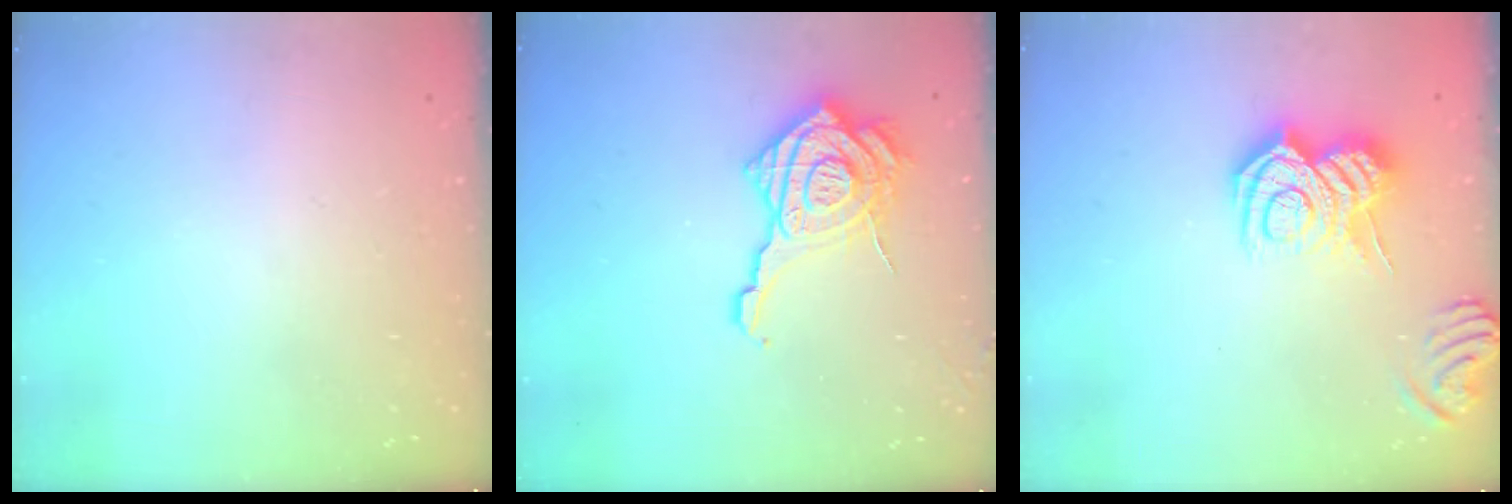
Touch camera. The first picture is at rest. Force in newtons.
{"total": 17.7, "press": 17.6, "slide": 1.4}
{"total": 11.4, "press": 11.4, "slide": 0.6}